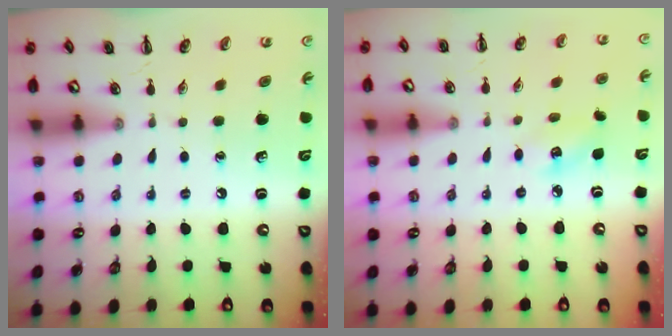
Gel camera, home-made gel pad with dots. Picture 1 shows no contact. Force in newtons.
{"total": 3.8, "press": 3.7, "slide": 0.9}